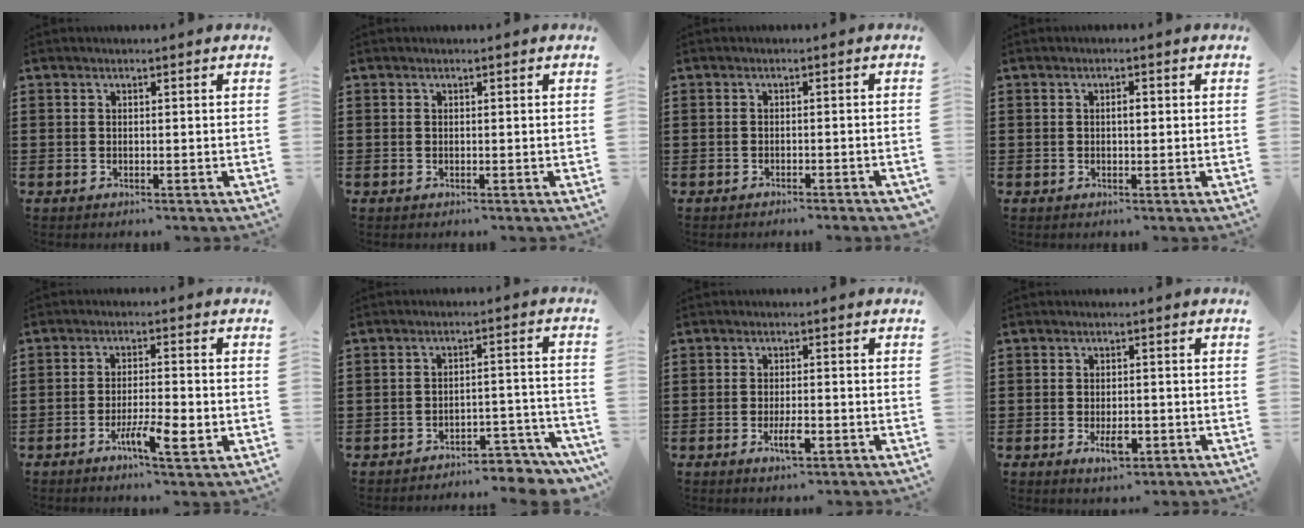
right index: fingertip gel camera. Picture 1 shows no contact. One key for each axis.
{"total": 0.0}
{"total": 1.3, "fx": -1.2, "fy": 0.0, "fz": 0.5, "tx": -0.010, "ty": 0.000, "tz": -0.023}
{"total": 1.4, "fx": 0.0, "fy": 0.5, "fz": 1.3, "tx": -0.026, "ty": 0.002, "tz": -0.001}
{"total": 6.6, "fx": -2.9, "fy": 1.7, "fz": 5.7, "tx": -0.098, "ty": -0.003, "tz": -0.049}
{"total": 4.6, "fx": -4.4, "fy": 0.6, "fz": 1.3, "tx": -0.024, "ty": 0.006, "tz": -0.088}
{"total": 3.7, "fx": -1.4, "fy": 1.1, "fz": 3.2, "tx": -0.069, "ty": -0.004, "tz": -0.029}
{"total": 3.8, "fx": -1.3, "fy": 1.6, "fz": 3.2, "tx": -0.053, "ty": -0.004, "tz": -0.025}